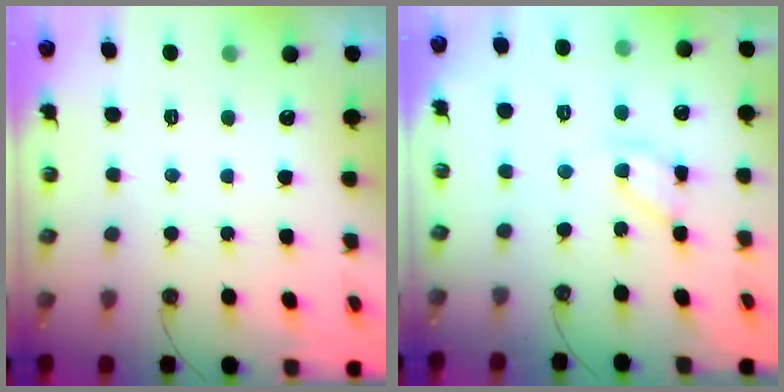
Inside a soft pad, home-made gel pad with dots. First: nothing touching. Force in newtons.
{"total": 10.3, "press": 10.2, "slide": 0.7}